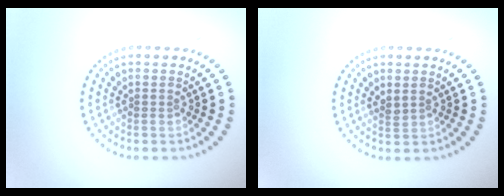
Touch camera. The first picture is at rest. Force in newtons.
{"total": 0.9, "press": 0.7, "slide": 0.6}